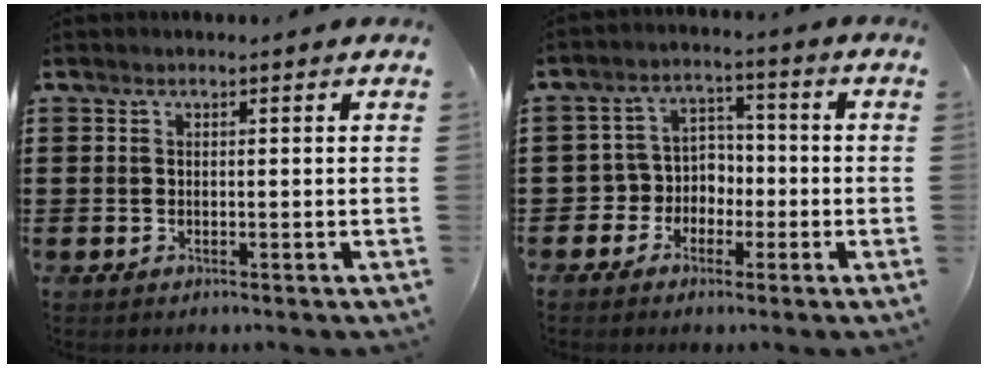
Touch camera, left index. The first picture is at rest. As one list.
[{"total": 4.8, "force": [-2.1, 4.2, 0.6], "torque": [-0.030, 0.010, -0.046]}]